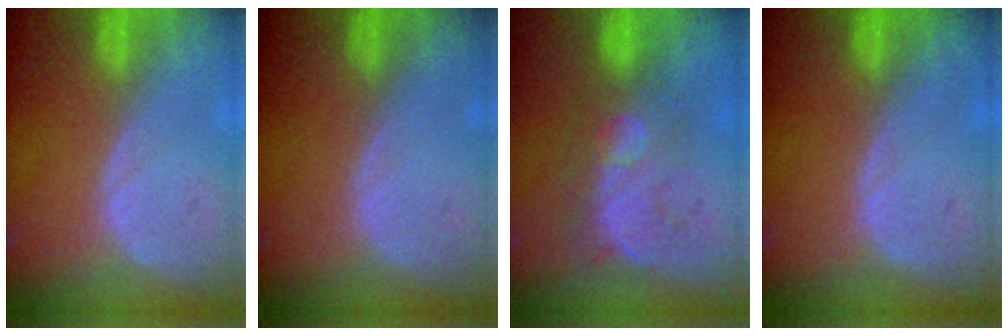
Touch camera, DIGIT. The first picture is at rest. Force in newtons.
{"total": 0.0}
{"total": 8.5, "press": 7.6, "slide": 3.7}
{"total": 0.0}